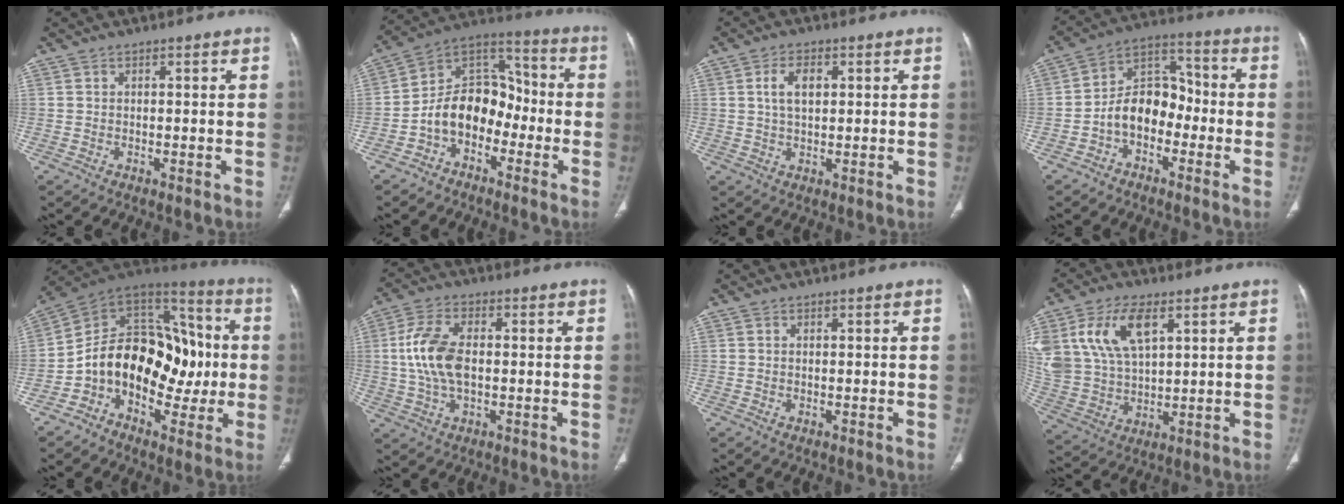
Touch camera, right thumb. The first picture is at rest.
{"total": 12.9, "force": [-4.5, 9.2, 7.8], "torque": [-0.103, 0.073, -0.092]}
{"total": 4.7, "force": [1.2, 2.7, 3.7], "torque": [-0.068, 0.001, 0.022]}
{"total": 10.7, "force": [-3.3, 7.6, 6.8], "torque": [-0.089, 0.050, -0.070]}
{"total": 21.6, "force": [-2.7, 14.9, 15.4], "torque": [-0.198, 0.057, -0.046]}
{"total": 10.5, "force": [0.4, 5.8, 8.7], "torque": [-0.185, 0.008, 0.009]}
{"total": 0.0}
{"total": 16.5, "force": [6.9, 9.3, 11.8], "torque": [-0.233, -0.013, 0.143]}